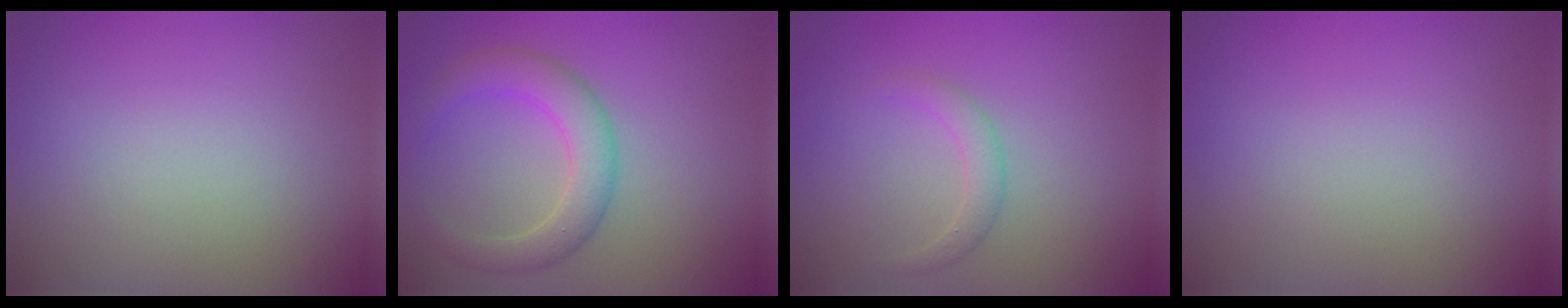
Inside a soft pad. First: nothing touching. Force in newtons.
{"total": 3.9, "press": 3.9, "slide": 0.2}
{"total": 1.5, "press": 1.5, "slide": 0.1}
{"total": 0.0}